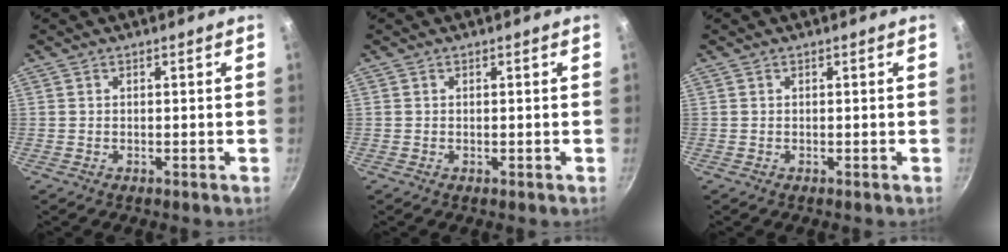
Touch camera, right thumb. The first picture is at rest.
{"total": 0.0}
{"total": 0.0}